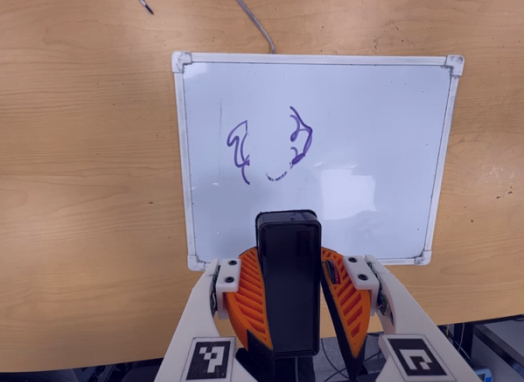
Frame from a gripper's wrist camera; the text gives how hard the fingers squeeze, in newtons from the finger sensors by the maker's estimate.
{"total": 10.4, "left": 10.7, "right": 10.1}